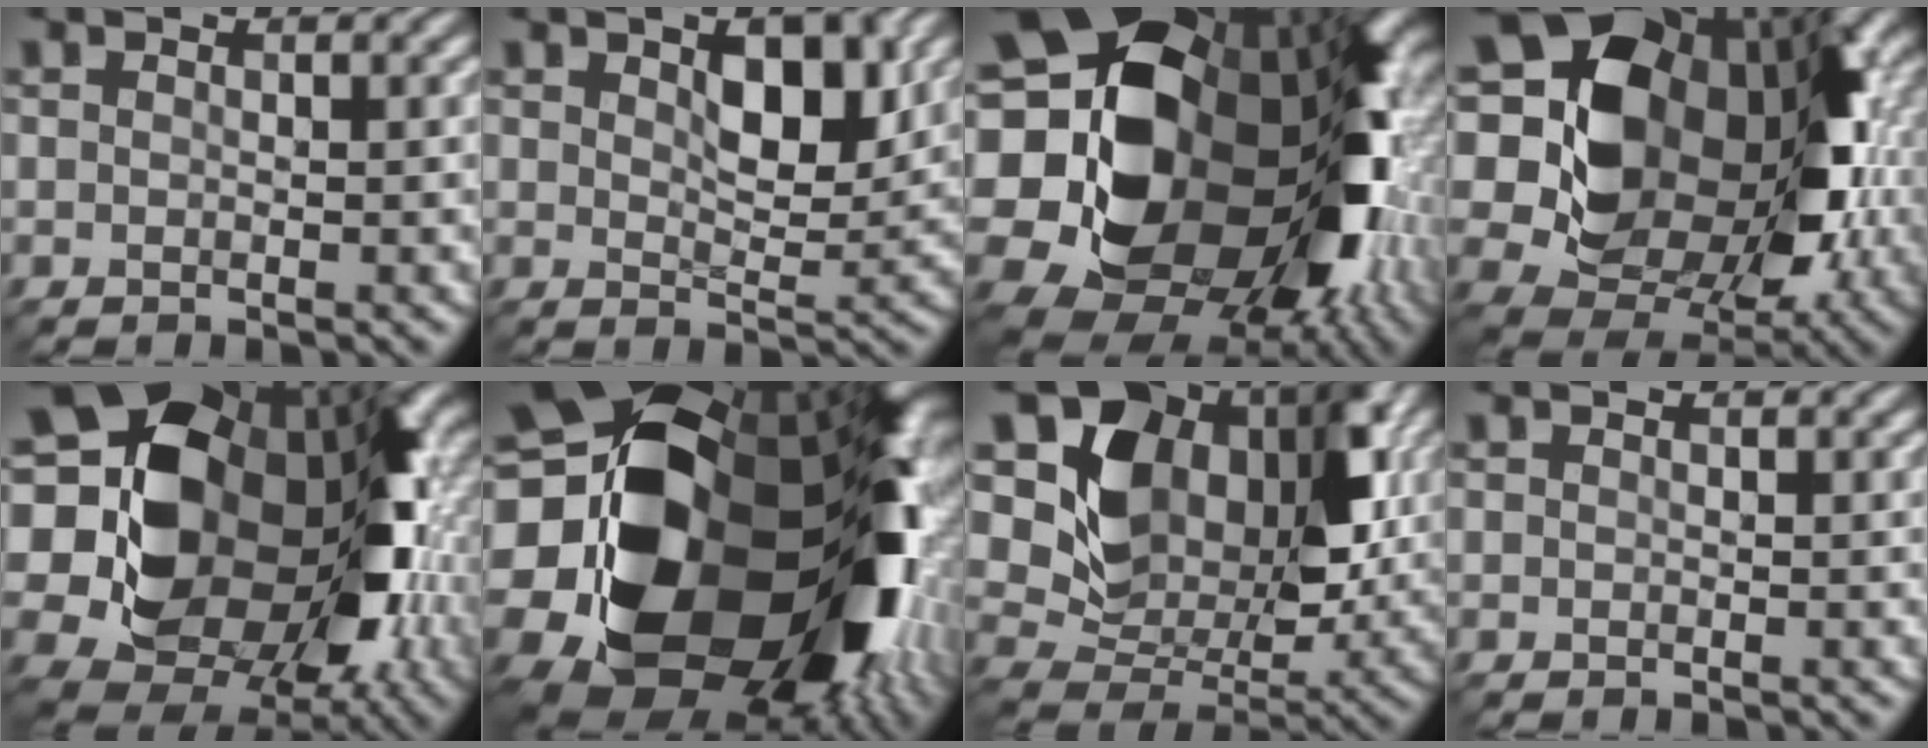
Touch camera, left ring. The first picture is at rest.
{"total": 5.3, "force": [2.0, 2.4, 4.3], "torque": [-0.065, -0.005, 0.034]}
{"total": 21.8, "force": [0.9, 16.5, 14.3], "torque": [-0.301, -0.026, 0.052]}
{"total": 16.2, "force": [2.2, 12.2, 10.5], "torque": [-0.182, 0.010, 0.039]}
{"total": 19.8, "force": [1.7, 15.4, 12.4], "torque": [-0.233, -0.003, 0.058]}
{"total": 23.5, "force": [-0.8, 17.5, 15.6], "torque": [-0.319, -0.062, 0.005]}
{"total": 11.9, "force": [3.6, 8.7, 7.2], "torque": [-0.137, -0.006, 0.066]}
{"total": 0.0}